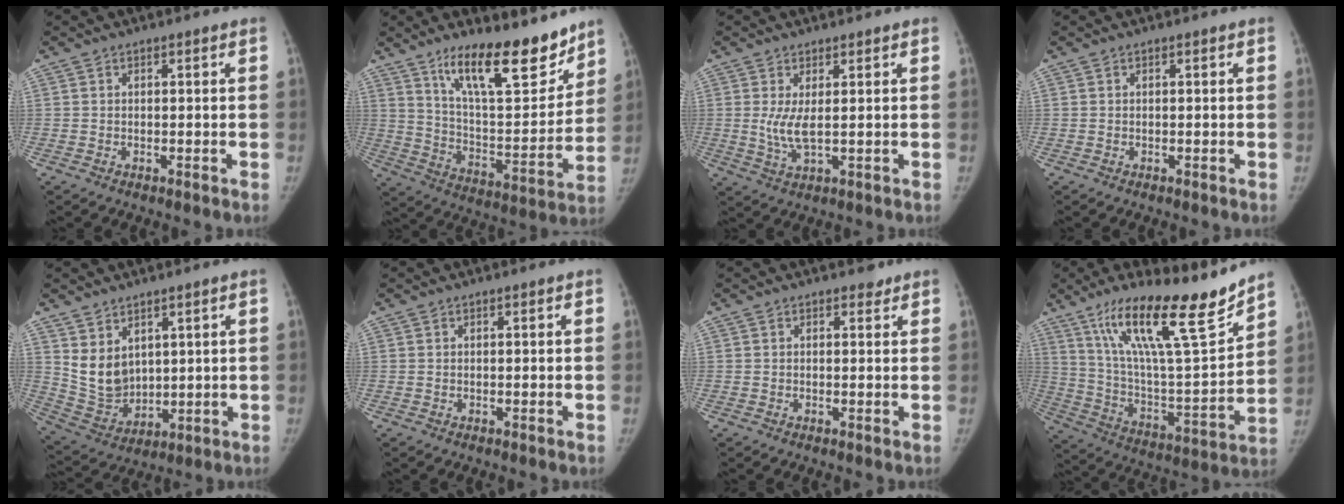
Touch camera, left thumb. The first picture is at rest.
{"total": 20.3, "force": [14.4, 6.4, 12.8], "torque": [-0.154, -0.093, 0.241]}
{"total": 4.2, "force": [0.5, 1.0, 4.0], "torque": [-0.091, -0.014, 0.014]}
{"total": 0.0}
{"total": 8.7, "force": [3.6, 6.2, 5.0], "torque": [-0.067, -0.028, 0.095]}
{"total": 0.0}
{"total": 1.2, "force": [0.9, 0.8, 0.2], "torque": [0.008, -0.006, 0.007]}
{"total": 24.4, "force": [17.0, 4.5, 17.0], "torque": [-0.260, -0.074, 0.296]}